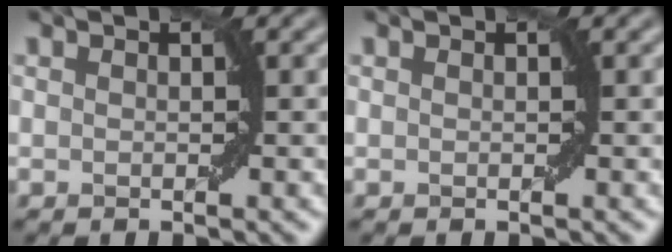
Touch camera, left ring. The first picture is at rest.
{"total": 0.0}